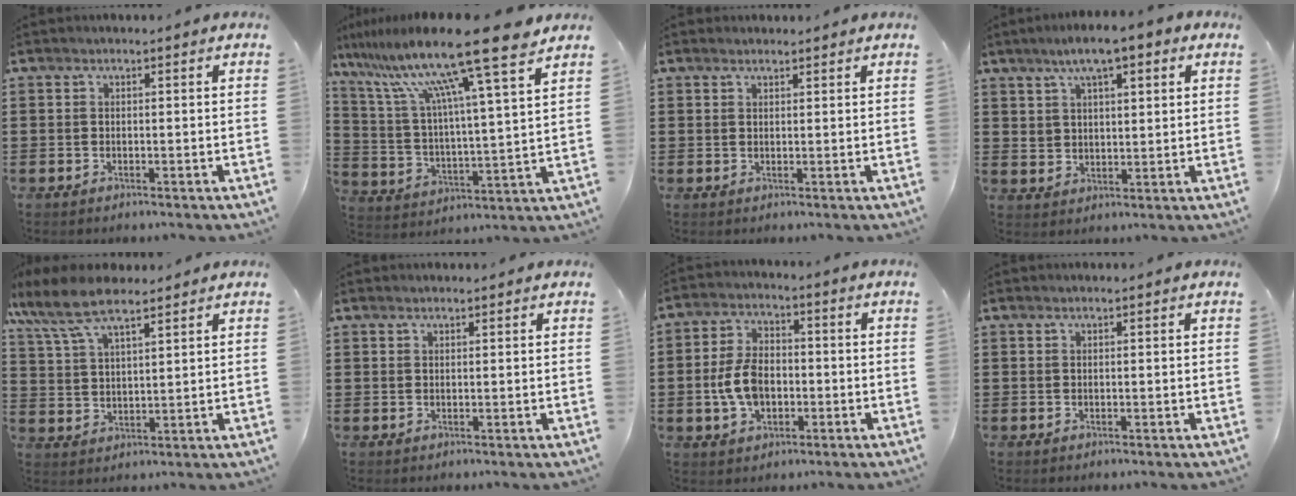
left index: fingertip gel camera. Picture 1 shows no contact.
{"total": 16.7, "force": [12.8, 0.6, 10.7], "torque": [-0.230, -0.071, 0.208]}
{"total": 1.2, "force": [1.1, 0.2, 0.3], "torque": [-0.008, 0.002, 0.022]}
{"total": 6.3, "force": [4.5, 2.4, 3.7], "torque": [-0.078, -0.001, 0.078]}
{"total": 8.8, "force": [6.7, 2.8, 5.0], "torque": [-0.123, -0.014, 0.119]}
{"total": 1.1, "force": [1.1, 0.2, 0.3], "torque": [-0.007, 0.001, 0.020]}
{"total": 7.5, "force": [-1.1, 4.8, 5.7], "torque": [-0.138, 0.003, -0.027]}
{"total": 0.6, "force": [0.5, 0.0, 0.3], "torque": [-0.008, -0.001, 0.010]}